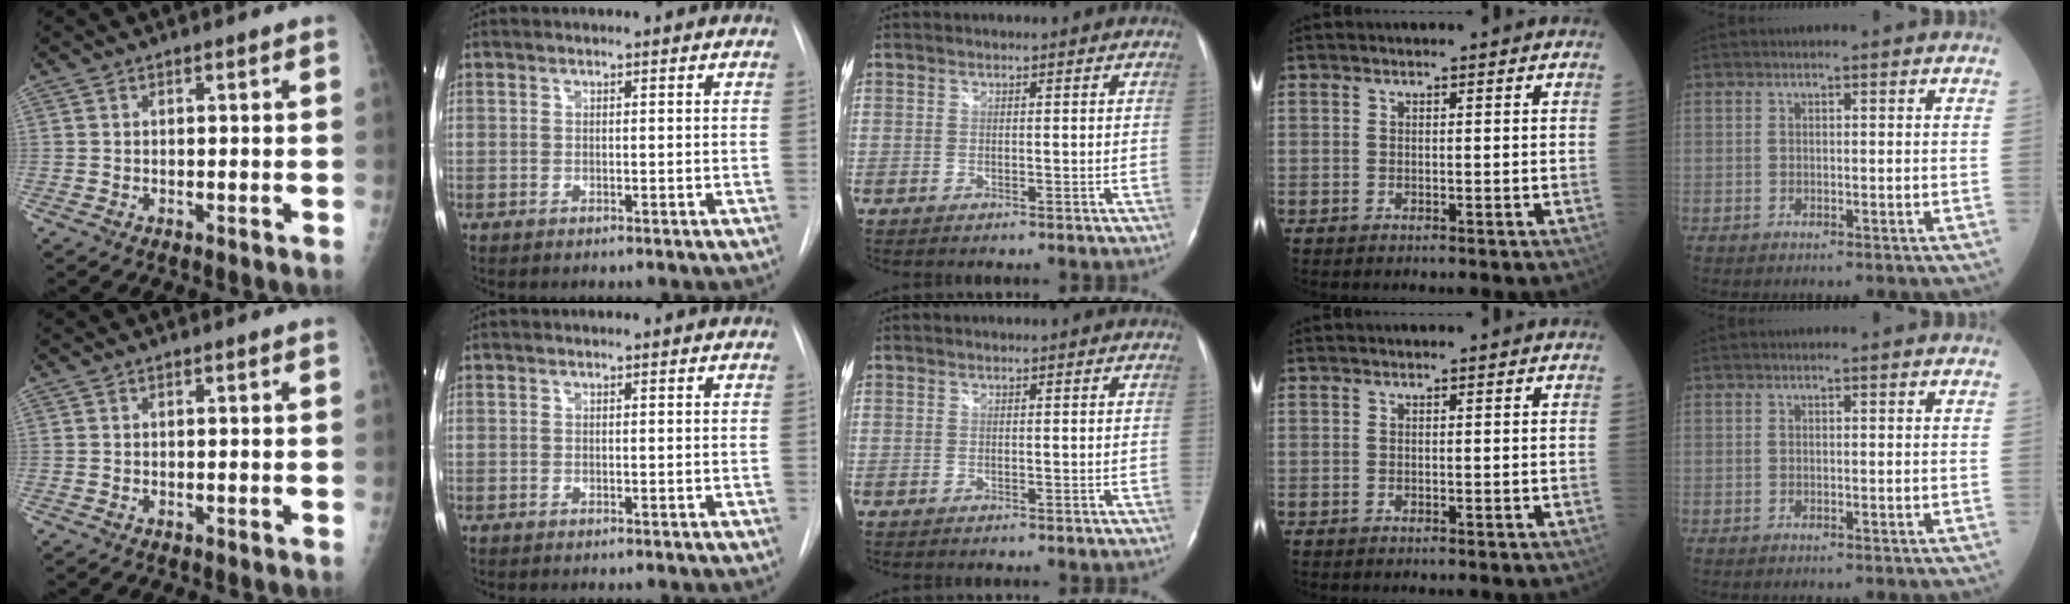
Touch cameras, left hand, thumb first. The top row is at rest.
{}